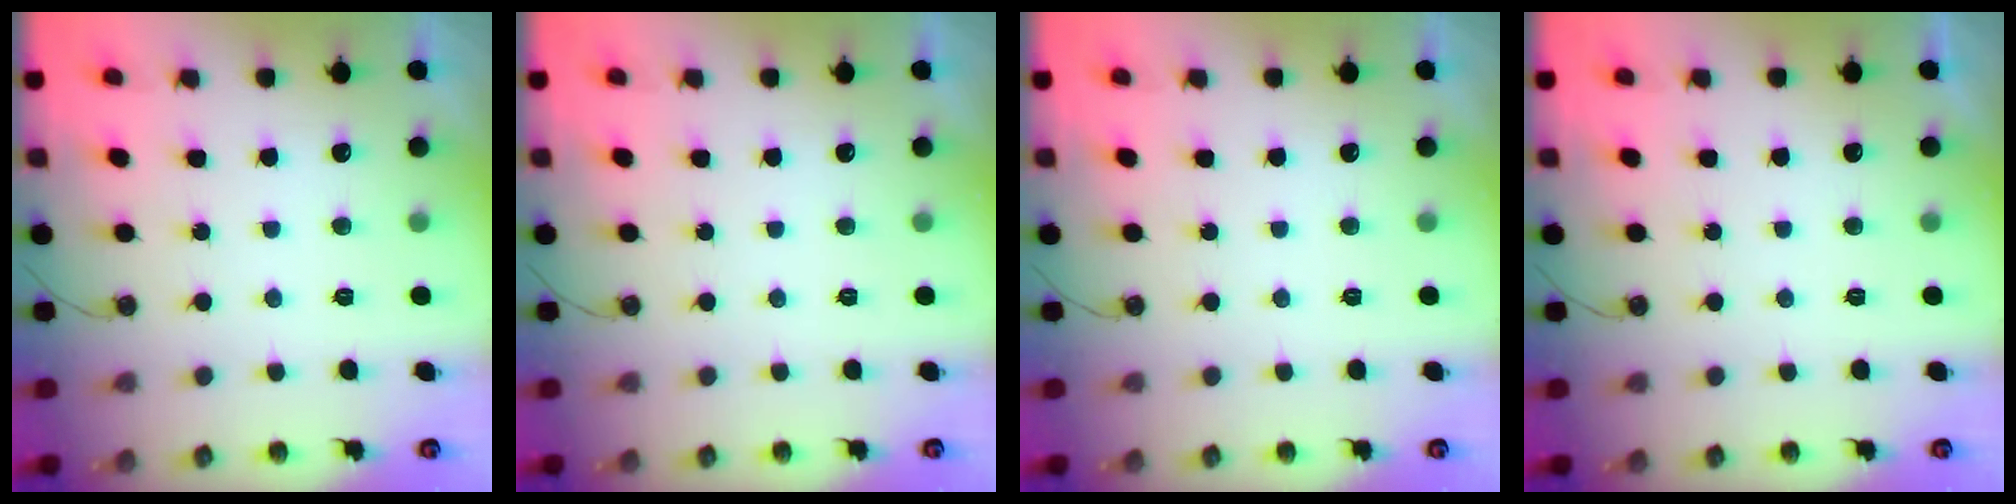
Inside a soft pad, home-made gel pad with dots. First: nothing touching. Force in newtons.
{"total": 0.6, "press": 0.1, "slide": 0.5}
{"total": 0.0}
{"total": 0.6, "press": 0.5, "slide": 0.2}